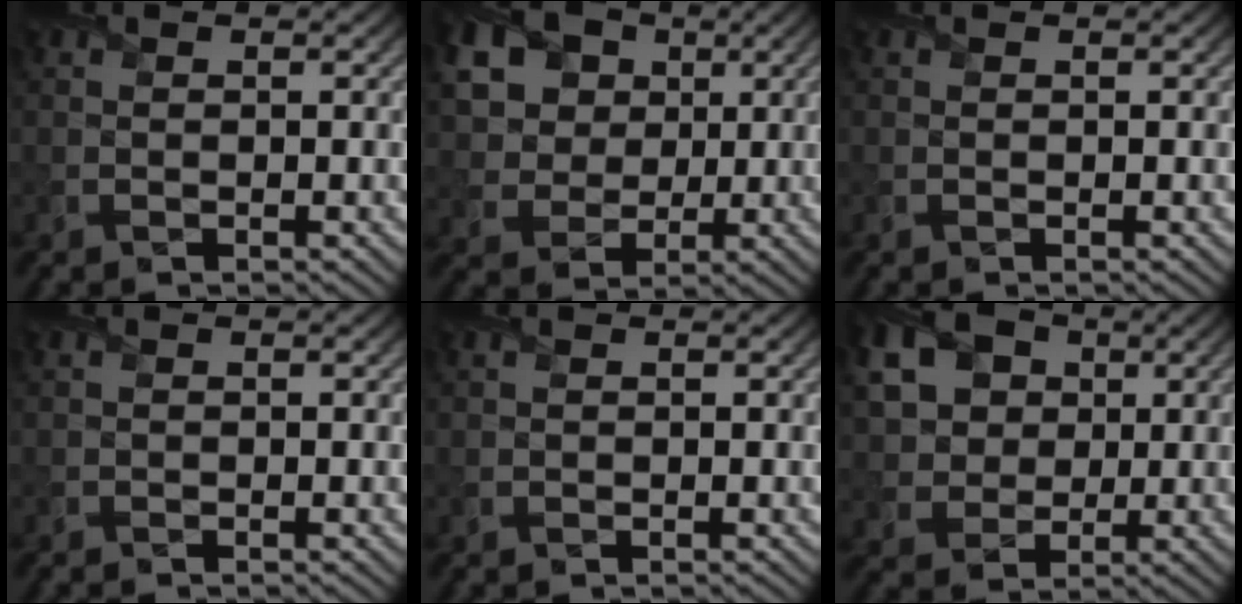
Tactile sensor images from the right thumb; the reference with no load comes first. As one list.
[{"total": 14.9, "force": [5.9, 11.6, 7.2], "torque": [-0.207, 0.022, 0.124]}, {"total": 0.0}, {"total": 0.5, "force": [-0.5, -0.1, -0.1], "torque": [0.002, -0.004, -0.009]}, {"total": 0.0}, {"total": 10.2, "force": [3.0, 7.9, 5.7], "torque": [-0.161, 0.021, 0.048]}]